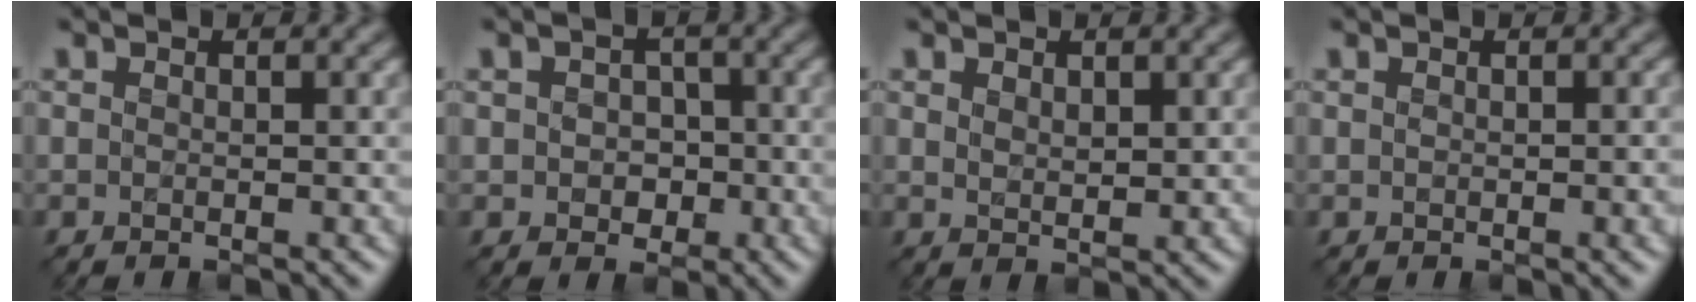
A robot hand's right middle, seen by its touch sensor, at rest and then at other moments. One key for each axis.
{"total": 2.5, "fx": -0.3, "fy": 2.1, "fz": 1.2, "tx": -0.015, "ty": -0.003, "tz": -0.008}
{"total": 1.6, "fx": 0.7, "fy": 0.9, "fz": 1.1, "tx": -0.018, "ty": -0.004, "tz": 0.018}
{"total": 1.5, "fx": -0.1, "fy": 0.9, "fz": 1.2, "tx": -0.017, "ty": -0.003, "tz": 0.002}